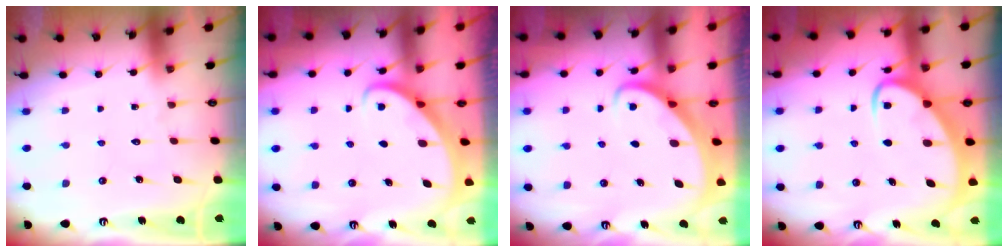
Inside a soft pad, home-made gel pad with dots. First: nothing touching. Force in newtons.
{"total": 2.8, "press": 2.8, "slide": 0.3}
{"total": 2.6, "press": 2.6, "slide": 0.3}
{"total": 5.7, "press": 5.7, "slide": 0.6}